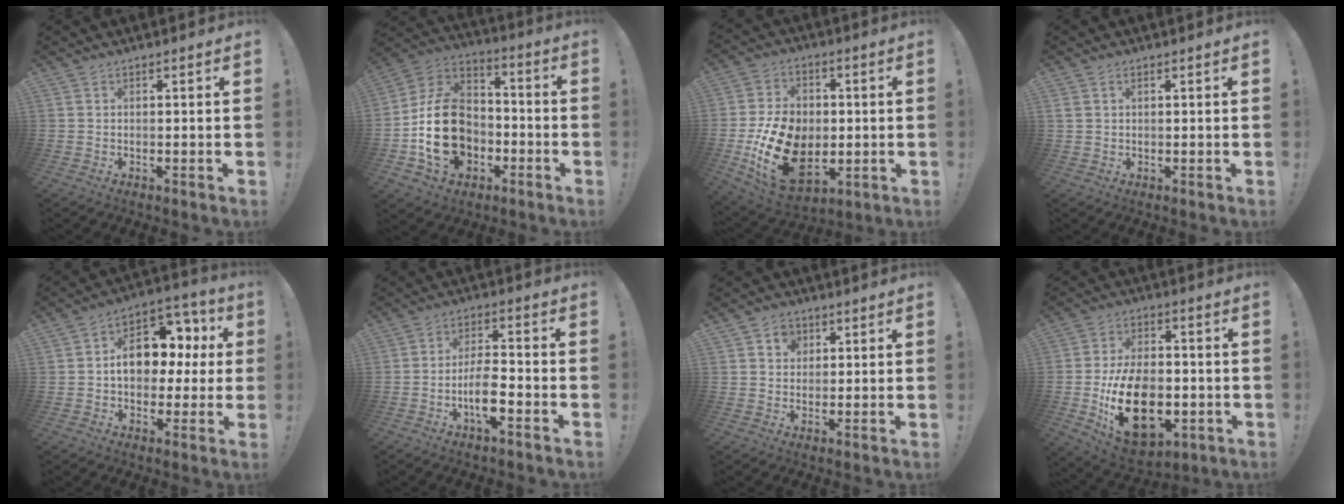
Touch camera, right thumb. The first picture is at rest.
{"total": 20.6, "force": [-5.0, 15.6, 12.6], "torque": [-0.221, 0.035, -0.068]}
{"total": 21.5, "force": [-4.0, 15.2, 14.6], "torque": [-0.263, 0.017, -0.051]}
{"total": 1.6, "force": [0.7, 1.1, 0.9], "torque": [-0.025, 0.006, 0.016]}
{"total": 13.9, "force": [0.9, 10.3, 9.3], "torque": [-0.127, 0.006, 0.022]}
{"total": 9.2, "force": [-3.5, 3.1, 7.9], "torque": [-0.139, 0.006, -0.064]}
{"total": 4.8, "force": [1.9, 4.2, 1.4], "torque": [-0.011, -0.008, 0.032]}
{"total": 22.6, "force": [-5.7, 14.6, 16.3], "torque": [-0.276, 0.025, -0.079]}